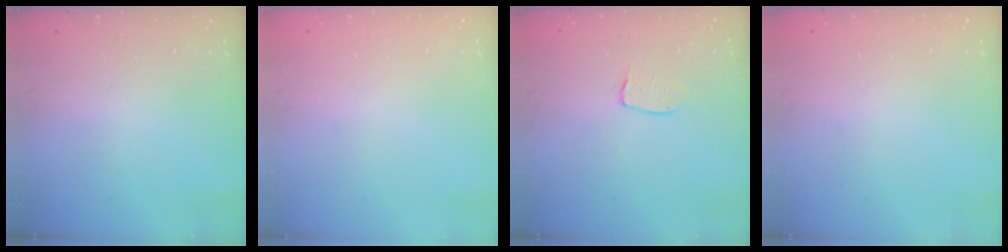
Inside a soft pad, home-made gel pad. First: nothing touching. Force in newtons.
{"total": 0.0}
{"total": 4.2, "press": 4.2, "slide": 0.2}
{"total": 0.0}